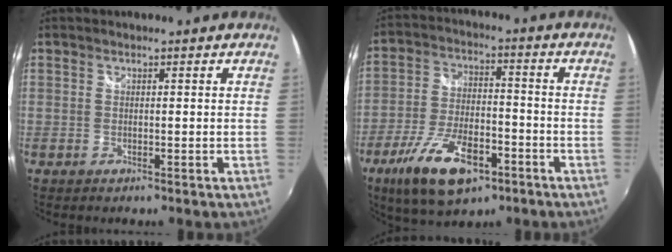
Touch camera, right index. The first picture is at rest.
{"total": 15.8, "force": [-8.8, 6.9, 11.2], "torque": [-0.233, -0.023, -0.152]}